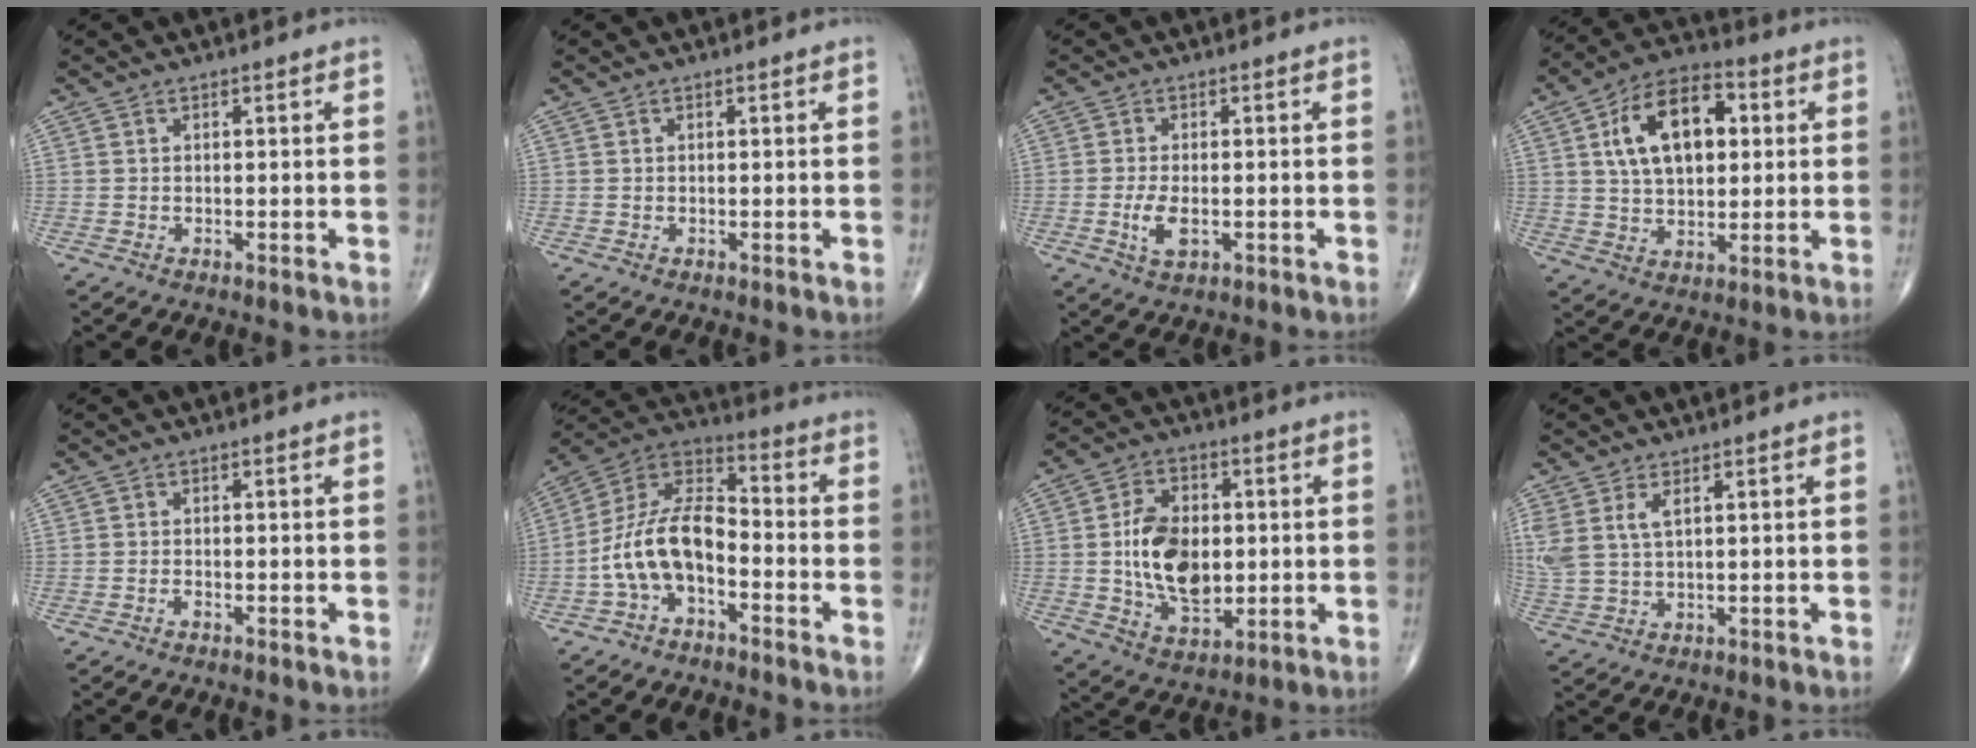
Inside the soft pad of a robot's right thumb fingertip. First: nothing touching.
{"total": 0.0}
{"total": 4.3, "force": [-1.1, 2.1, 3.6], "torque": [-0.071, -0.003, -0.017]}
{"total": 15.5, "force": [3.7, 9.1, 12.0], "torque": [-0.184, 0.010, 0.060]}
{"total": 0.7, "force": [-0.5, 0.3, 0.4], "torque": [-0.003, 0.004, -0.008]}
{"total": 12.9, "force": [-4.0, 7.0, 10.1], "torque": [-0.186, 0.061, -0.086]}
{"total": 14.0, "force": [0.1, 8.9, 10.8], "torque": [-0.166, -0.002, 0.009]}
{"total": 6.1, "force": [2.4, 2.9, 4.8], "torque": [-0.122, 0.000, 0.057]}